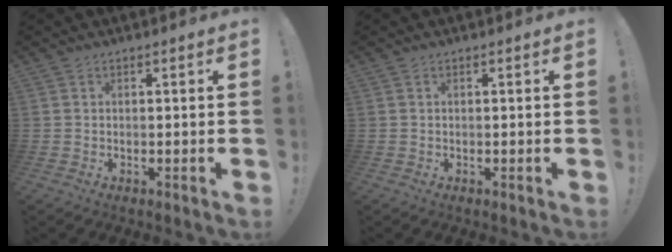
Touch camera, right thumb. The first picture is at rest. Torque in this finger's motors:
{"motor_torque": [-0.05, 0.23, 0.00, -0.23, 0.00]}